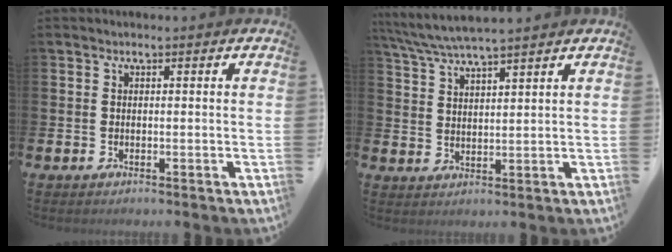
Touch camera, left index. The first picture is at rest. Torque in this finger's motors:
{"motor_torque": [1.00, -1.14, 0.24, 0.21]}